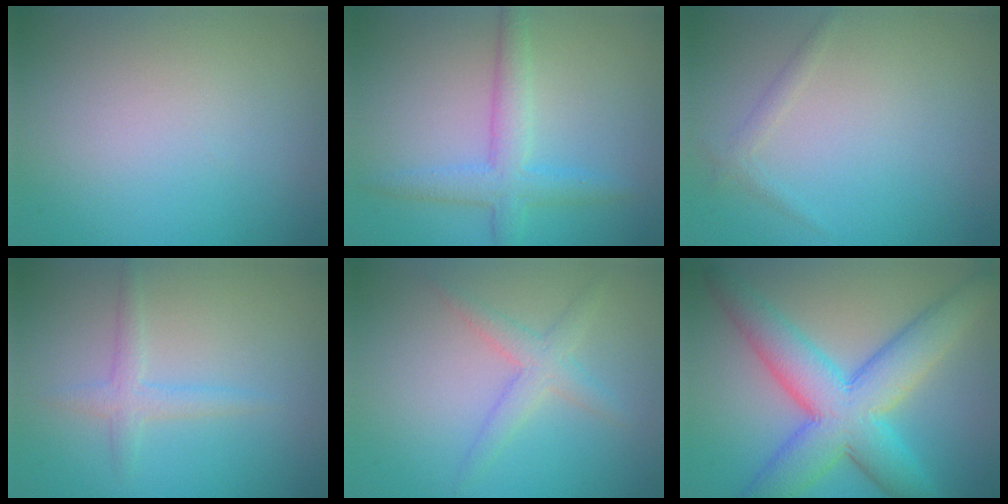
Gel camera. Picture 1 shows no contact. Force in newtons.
{"total": 3.5, "press": 3.5, "slide": 0.1}
{"total": 1.1, "press": 1.1, "slide": 0.1}
{"total": 1.8, "press": 1.8, "slide": 0.1}
{"total": 2.4, "press": 2.4, "slide": 0.0}
{"total": 9.1, "press": 9.1, "slide": 0.1}